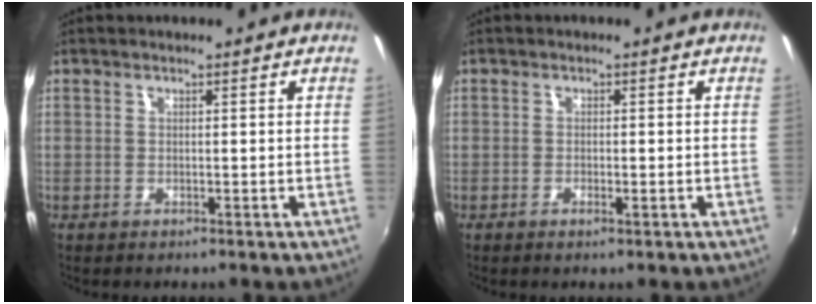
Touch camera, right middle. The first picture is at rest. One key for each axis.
{"total": 0.9, "fx": -0.4, "fy": -0.2, "fz": 0.8, "tx": -0.014, "ty": -0.002, "tz": -0.007}